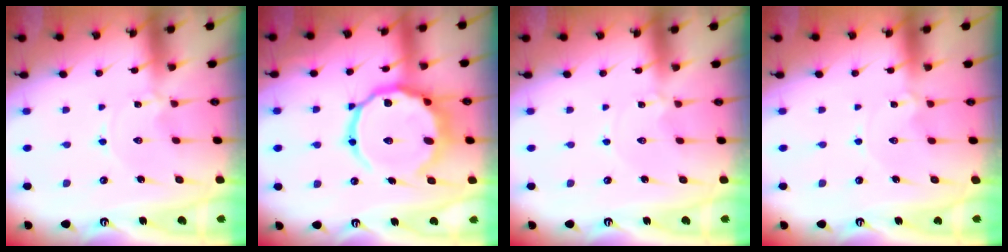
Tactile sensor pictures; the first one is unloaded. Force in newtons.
{"total": 18.9, "press": 18.9, "slide": 1.7}
{"total": 1.0, "press": 1.0, "slide": 0.2}
{"total": 1.2, "press": 1.2, "slide": 0.1}